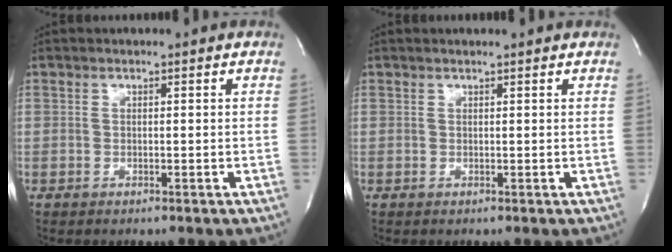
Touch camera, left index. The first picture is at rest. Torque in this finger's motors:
{"motor_torque": [0.17, -0.10, -0.03, 0.01]}